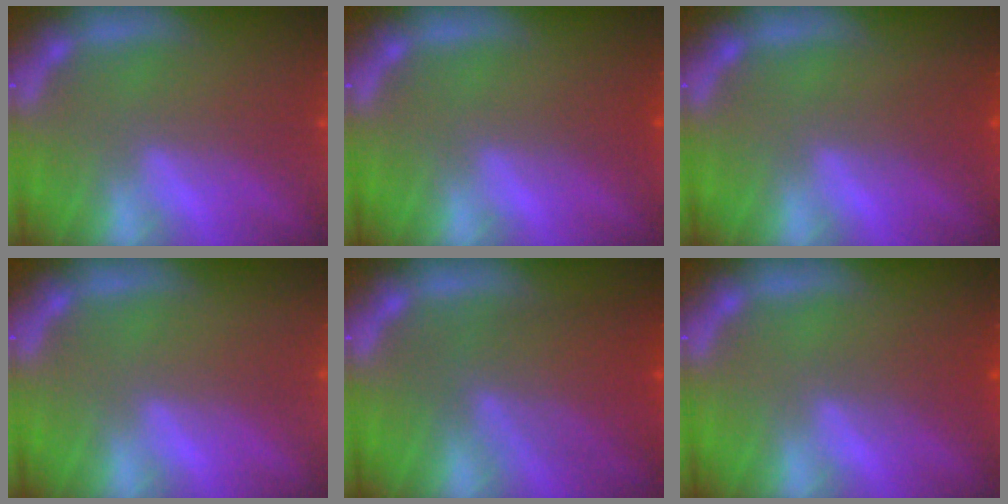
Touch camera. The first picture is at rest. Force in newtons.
{"total": 1.0}
{"total": 1.5}
{"total": 0.0}
{"total": 7.0}
{"total": 2.0}